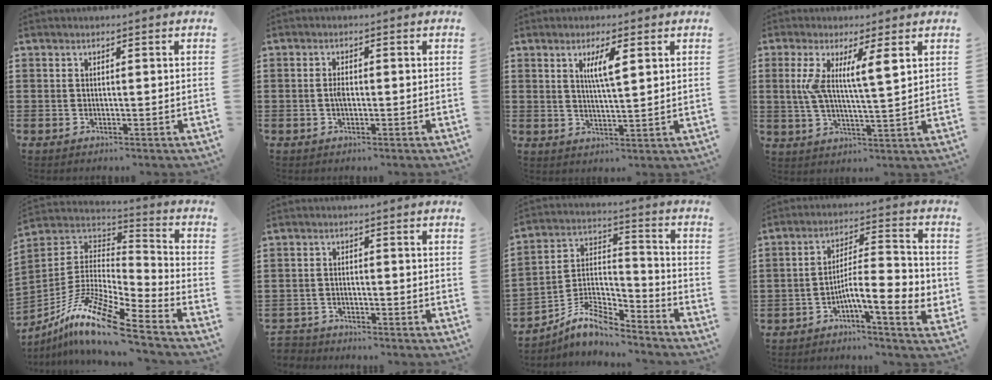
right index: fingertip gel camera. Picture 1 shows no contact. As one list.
[{"total": 1.9, "force": [-0.3, 0.7, 1.7], "torque": [-0.034, 0.001, -0.006]}, {"total": 4.4, "force": [1.7, 0.8, 4.0], "torque": [-0.084, 0.006, 0.026]}, {"total": 6.9, "force": [2.5, 0.9, 6.4], "torque": [-0.133, -0.004, 0.040]}, {"total": 13.4, "force": [-9.7, 1.7, 9.1], "torque": [-0.189, 0.008, -0.190]}, {"total": 2.3, "force": [-2.2, 0.4, -0.2], "torque": [-0.004, 0.001, -0.051]}, {"total": 8.1, "force": [-6.8, 2.5, 3.6], "torque": [-0.089, 0.002, -0.139]}, {"total": 9.1, "force": [-3.2, 2.0, 8.3], "torque": [-0.133, -0.009, -0.058]}]